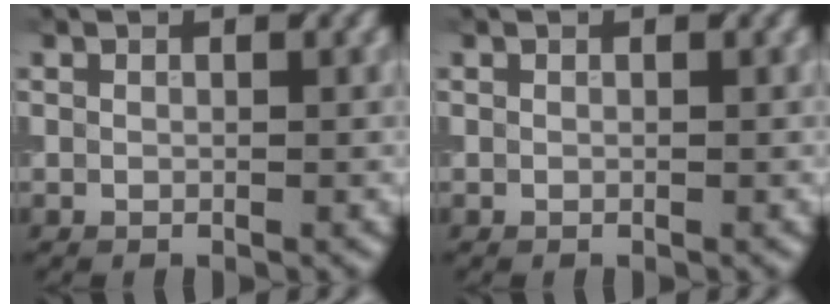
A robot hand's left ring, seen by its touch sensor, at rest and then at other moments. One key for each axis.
{"total": 0.0}